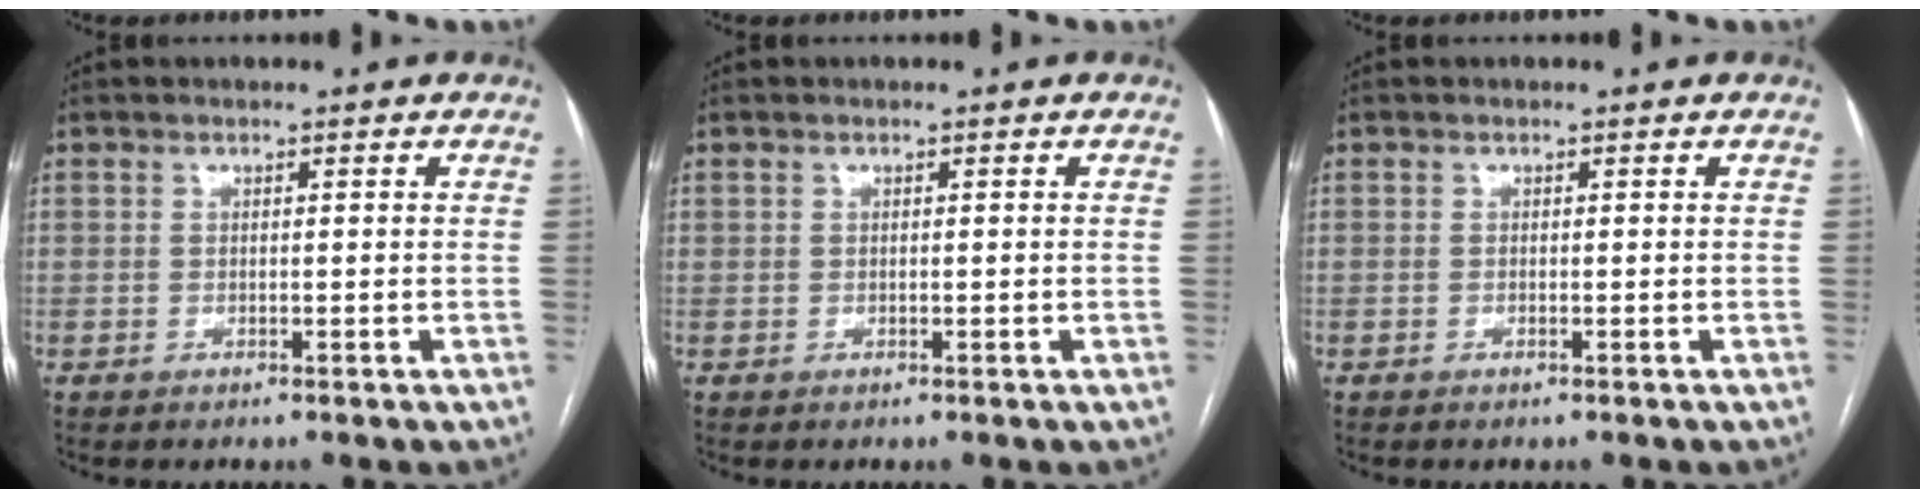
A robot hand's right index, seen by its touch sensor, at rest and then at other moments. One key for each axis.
{"total": 0.0}
{"total": 0.0}